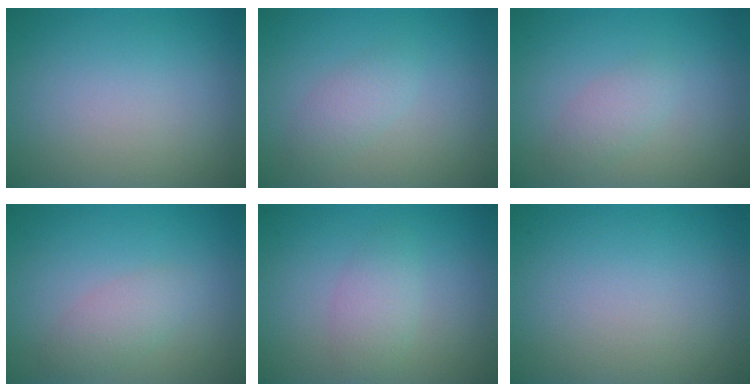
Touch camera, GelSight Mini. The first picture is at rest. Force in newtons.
{"total": 1.7, "press": 1.7, "slide": 0.1}
{"total": 1.7, "press": 1.7, "slide": 0.0}
{"total": 2.2, "press": 2.2, "slide": 0.1}
{"total": 2.1, "press": 2.1, "slide": 0.1}
{"total": 0.0}